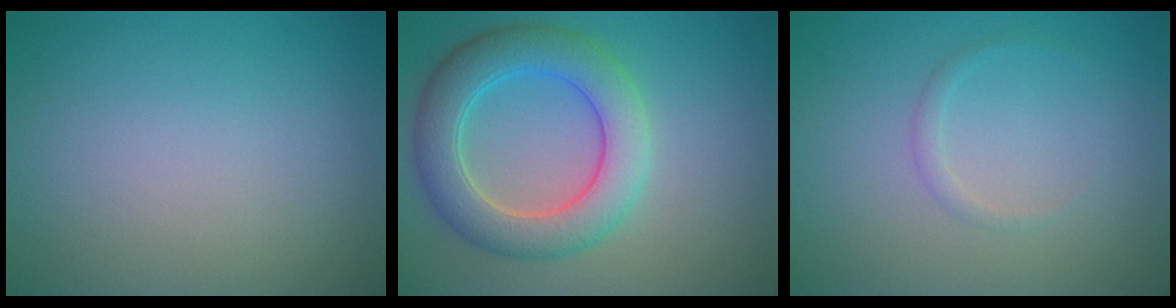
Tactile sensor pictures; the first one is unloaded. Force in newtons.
{"total": 6.4, "press": 6.4, "slide": 0.1}
{"total": 0.8, "press": 0.8, "slide": 0.0}